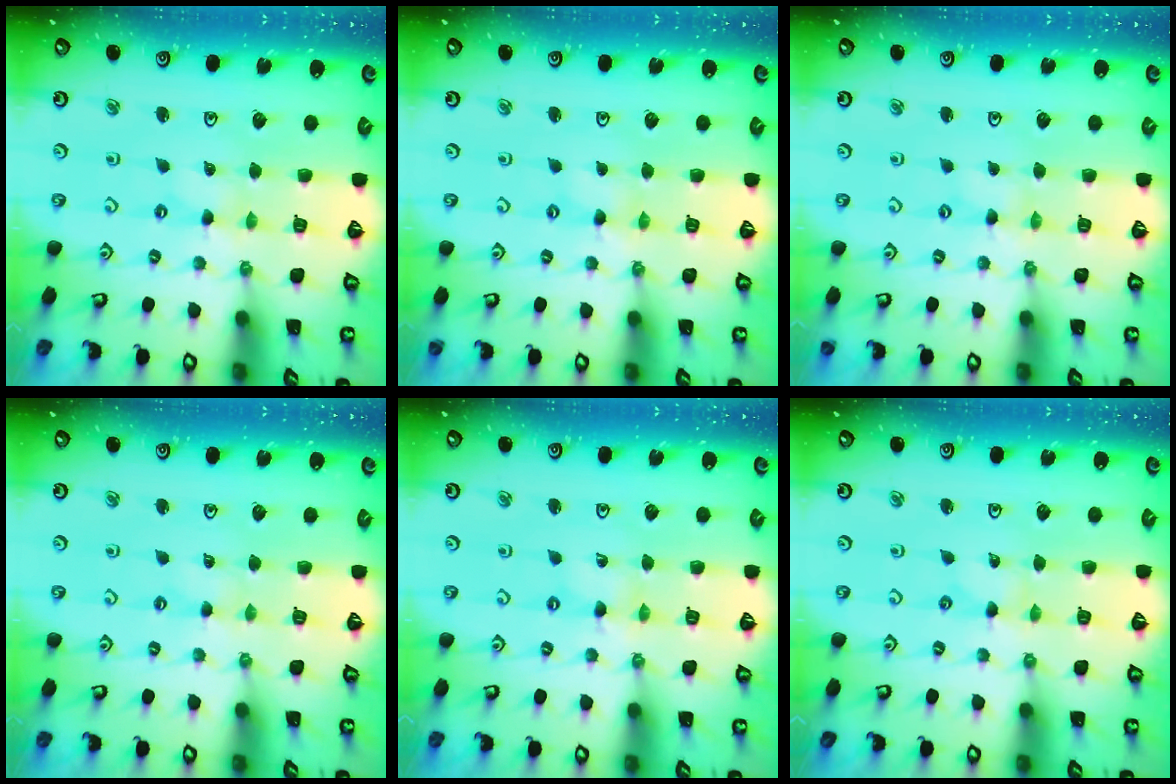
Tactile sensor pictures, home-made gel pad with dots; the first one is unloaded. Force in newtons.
{"total": 0.0}
{"total": 0.0}
{"total": 0.0}
{"total": 0.0}
{"total": 0.0}